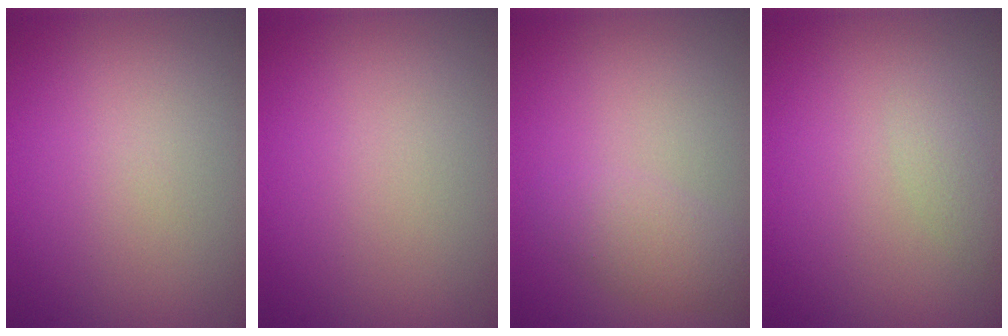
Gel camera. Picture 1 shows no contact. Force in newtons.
{"total": 0.0}
{"total": 2.2, "press": 2.2, "slide": 0.1}
{"total": 1.1, "press": 1.1, "slide": 0.0}